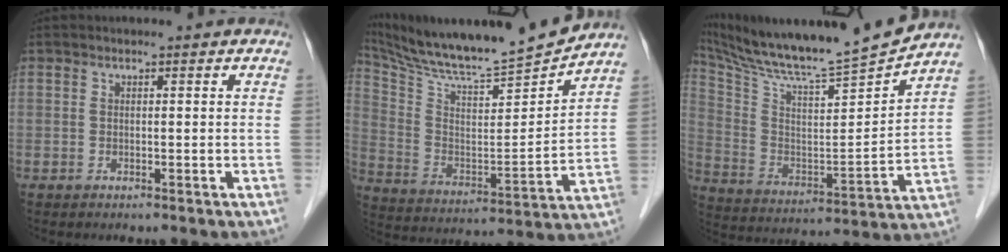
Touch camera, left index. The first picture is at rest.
{"total": 18.8, "force": [17.7, -0.6, 6.4], "torque": [-0.130, -0.039, 0.294]}
{"total": 19.1, "force": [17.7, -1.4, 7.2], "torque": [-0.142, -0.045, 0.294]}